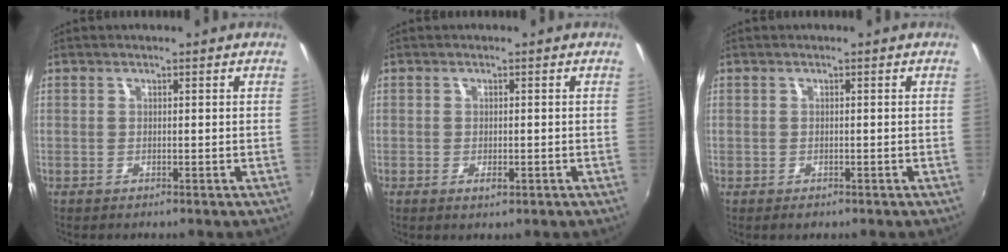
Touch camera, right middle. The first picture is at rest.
{"total": 1.6, "force": [-0.6, 0.7, 1.3], "torque": [-0.022, -0.002, -0.009]}
{"total": 1.1, "force": [-0.7, 0.7, 0.4], "torque": [-0.010, -0.006, -0.011]}